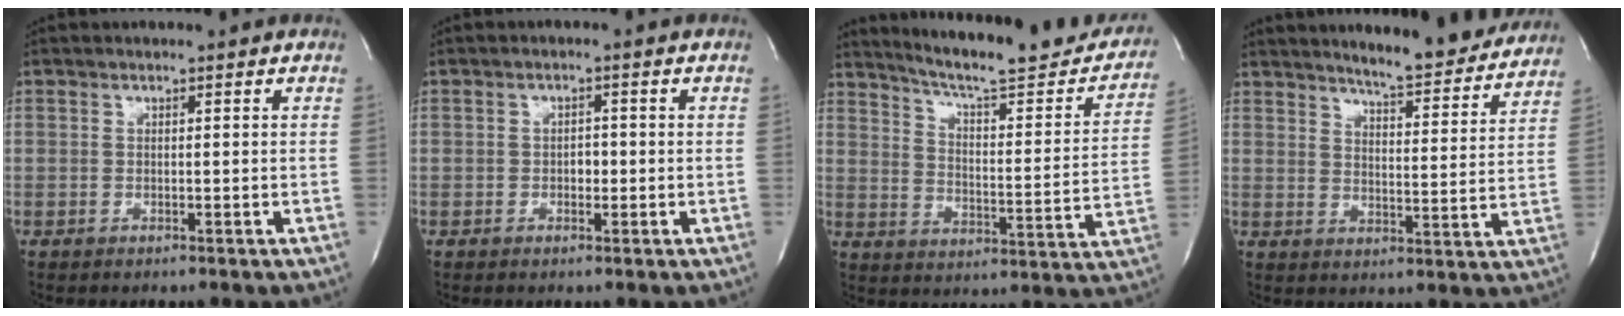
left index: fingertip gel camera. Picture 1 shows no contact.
{"total": 1.6, "force": [-0.4, 1.0, 1.2], "torque": [-0.016, 0.004, -0.005]}
{"total": 23.0, "force": [20.4, 3.2, 10.2], "torque": [-0.143, -0.046, 0.263]}
{"total": 13.5, "force": [12.6, 1.4, 4.6], "torque": [-0.062, -0.022, 0.156]}